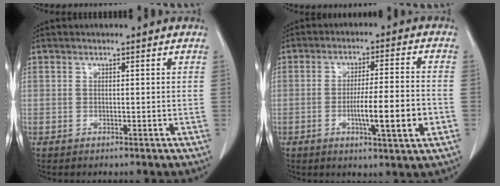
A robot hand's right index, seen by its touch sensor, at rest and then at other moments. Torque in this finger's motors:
{"motor_torque": [1.19, -0.78, 0.68, 0.15]}